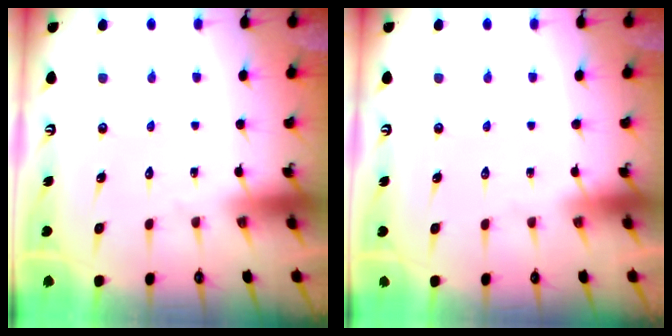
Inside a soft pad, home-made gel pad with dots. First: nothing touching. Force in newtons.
{"total": 0.0}